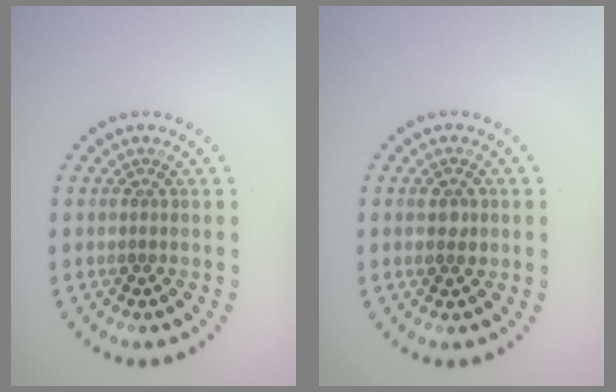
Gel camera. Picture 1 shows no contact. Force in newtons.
{"total": 1.5, "press": 1.5, "slide": 0.1}